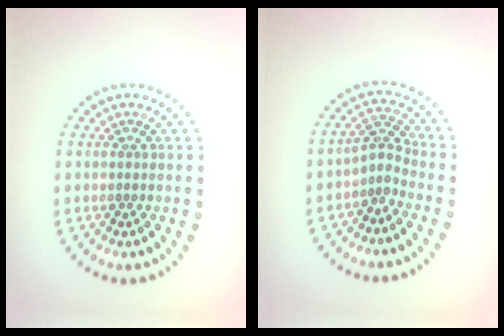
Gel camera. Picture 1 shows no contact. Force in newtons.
{"total": 2.0, "press": 1.3, "slide": 1.5}